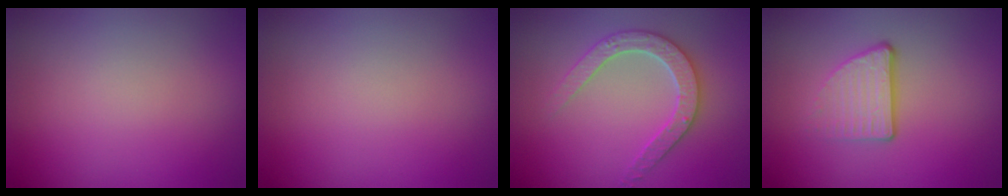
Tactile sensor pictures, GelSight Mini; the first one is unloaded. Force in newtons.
{"total": 0.0}
{"total": 3.2, "press": 3.1, "slide": 0.7}
{"total": 3.5, "press": 2.3, "slide": 2.6}